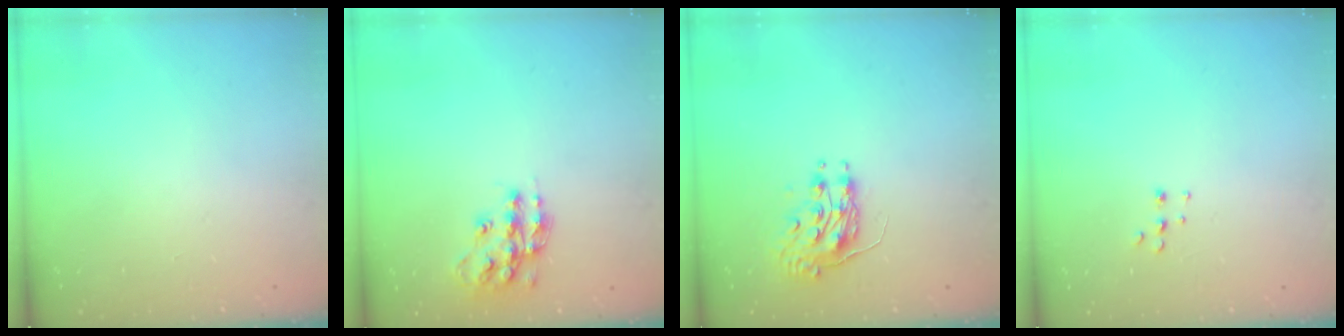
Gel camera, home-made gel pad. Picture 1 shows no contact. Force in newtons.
{"total": 13.8, "press": 13.8, "slide": 0.8}
{"total": 8.6, "press": 8.6, "slide": 0.2}
{"total": 5.1, "press": 5.0, "slide": 0.7}